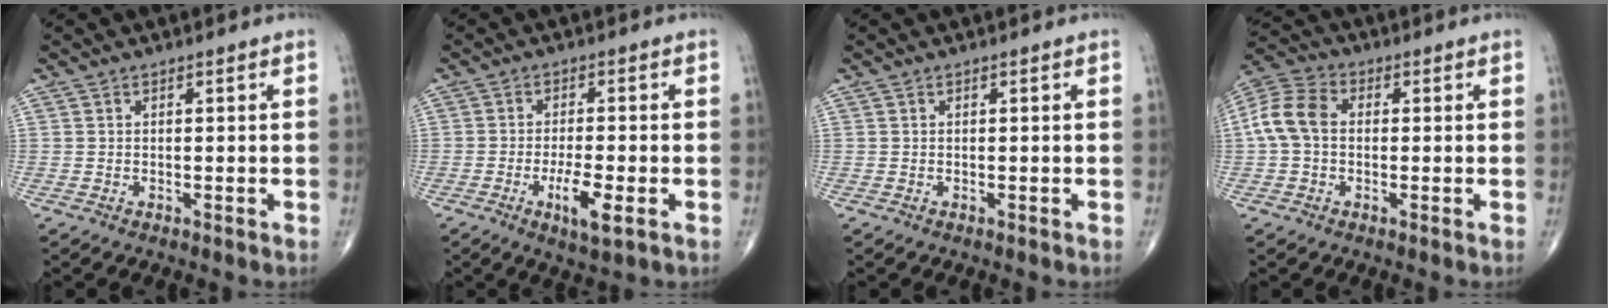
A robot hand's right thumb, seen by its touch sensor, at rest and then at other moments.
{"total": 6.4, "force": [-2.3, 1.5, 5.7], "torque": [-0.106, -0.003, -0.037]}
{"total": 0.0}
{"total": 8.7, "force": [0.1, 6.3, 6.0], "torque": [-0.124, 0.027, -0.007]}